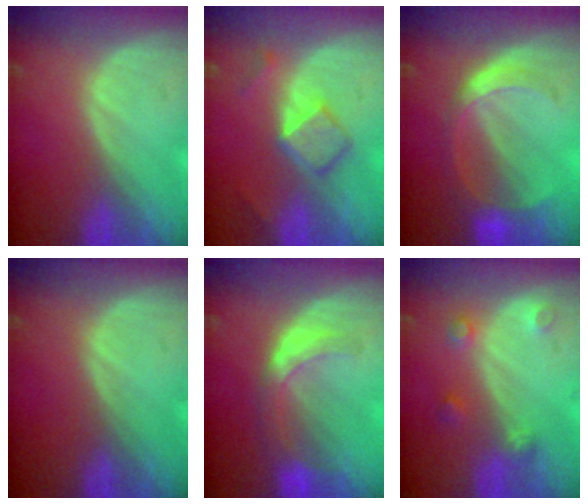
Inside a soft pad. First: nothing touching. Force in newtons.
{"total": 5.3, "press": 4.5, "slide": 2.8}
{"total": 5.7, "press": 5.4, "slide": 1.8}
{"total": 0.0}
{"total": 6.0, "press": 5.4, "slide": 2.6}
{"total": 3.2, "press": 3.0, "slide": 1.2}